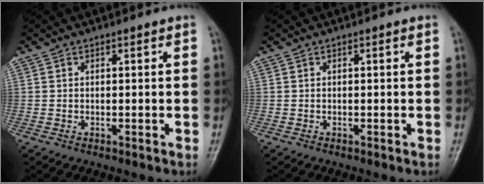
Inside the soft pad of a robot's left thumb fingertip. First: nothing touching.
{"total": 0.0}